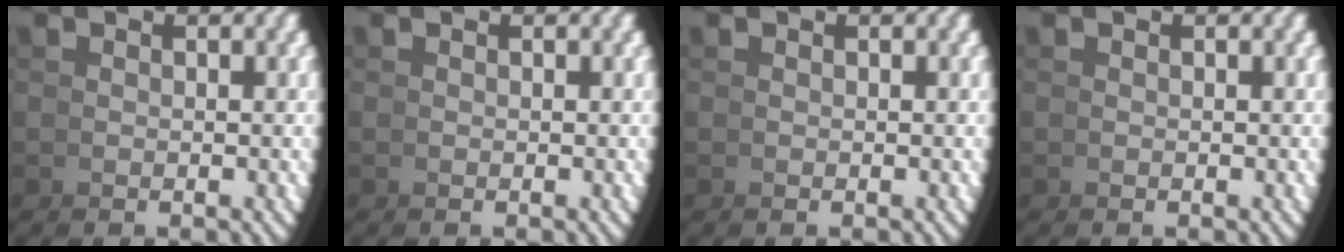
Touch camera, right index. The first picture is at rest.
{"total": 0.0}
{"total": 0.0}
{"total": 0.0}